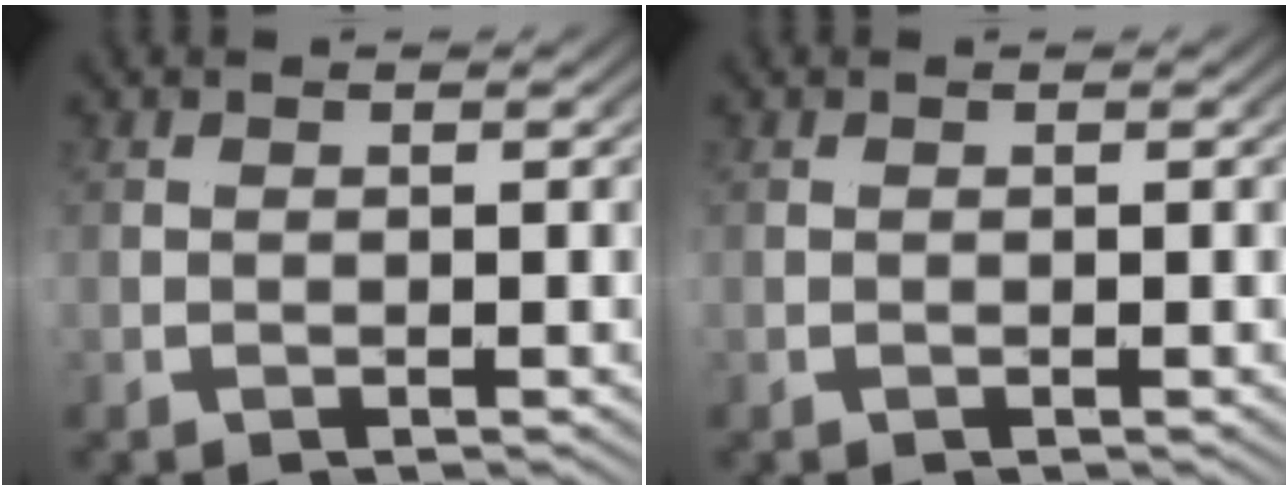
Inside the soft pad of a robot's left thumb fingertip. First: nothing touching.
{"total": 0.0}